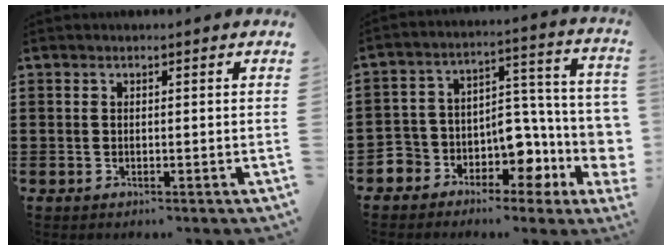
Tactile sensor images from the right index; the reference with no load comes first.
{"total": 7.4, "force": [-2.4, 6.5, 2.6], "torque": [-0.064, -0.025, -0.032]}